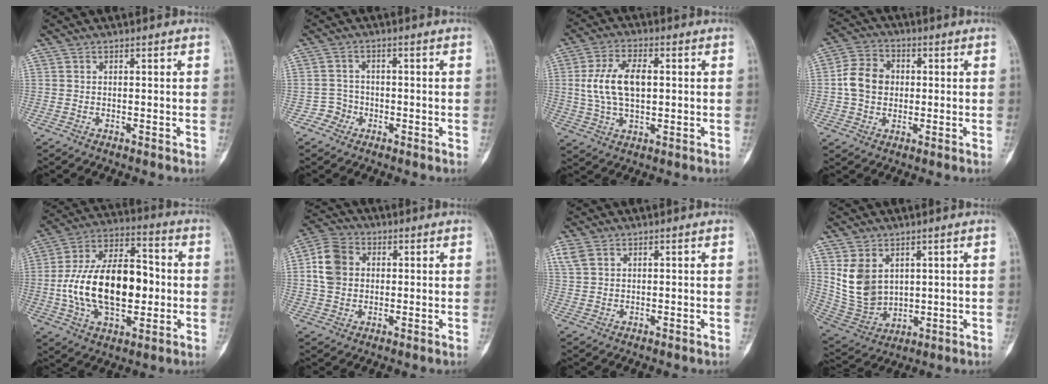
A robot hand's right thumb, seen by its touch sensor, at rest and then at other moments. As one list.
[{"total": 2.8, "force": [-1.4, 2.5, -0.3], "torque": [0.021, 0.012, -0.034]}, {"total": 11.1, "force": [1.2, 5.9, 9.3], "torque": [-0.180, 0.007, 0.024]}, {"total": 8.4, "force": [0.2, 7.0, 4.8], "torque": [-0.071, 0.016, -0.005]}, {"total": 22.4, "force": [-1.4, 12.8, 18.3], "torque": [-0.310, 0.031, -0.019]}, {"total": 9.2, "force": [1.2, 7.5, 5.3], "torque": [-0.089, 0.014, 0.014]}, {"total": 3.3, "force": [1.8, 2.1, 1.7], "torque": [-0.043, 0.006, 0.047]}, {"total": 10.5, "force": [3.4, 7.8, 6.2], "torque": [-0.101, -0.019, 0.096]}]